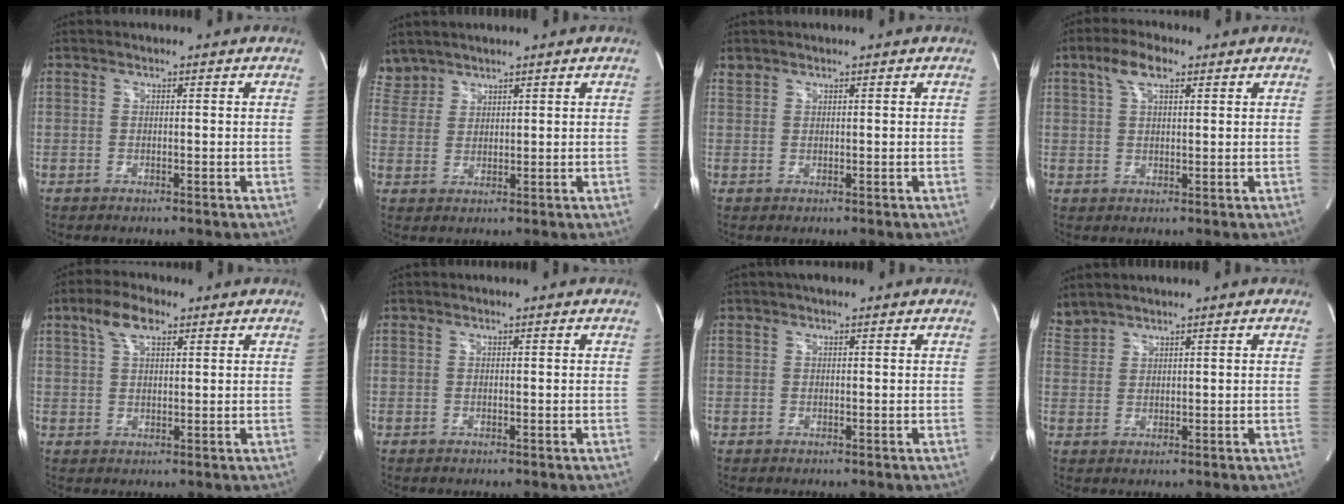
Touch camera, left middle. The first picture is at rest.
{"total": 3.7, "force": [3.4, 1.4, -0.4], "torque": [0.006, 0.013, 0.076]}
{"total": 0.9, "force": [0.9, 0.3, 0.0], "torque": [-0.002, 0.007, 0.019]}
{"total": 4.8, "force": [2.7, 1.9, 3.6], "torque": [-0.077, 0.016, 0.052]}
{"total": 5.3, "force": [3.0, 2.2, 3.7], "torque": [-0.080, 0.016, 0.057]}
{"total": 0.0}
{"total": 1.2, "force": [0.7, 0.8, 0.6], "torque": [-0.011, 0.011, 0.009]}
{"total": 2.9, "force": [2.9, 0.1, 0.2], "torque": [-0.017, 0.018, 0.068]}